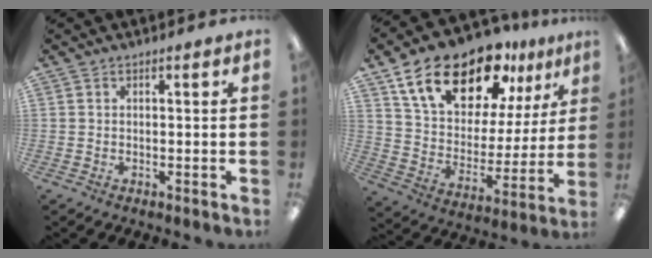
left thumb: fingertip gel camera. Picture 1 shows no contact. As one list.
[{"total": 21.1, "force": [14.6, 10.1, 11.3], "torque": [-0.203, -0.075, 0.260]}]